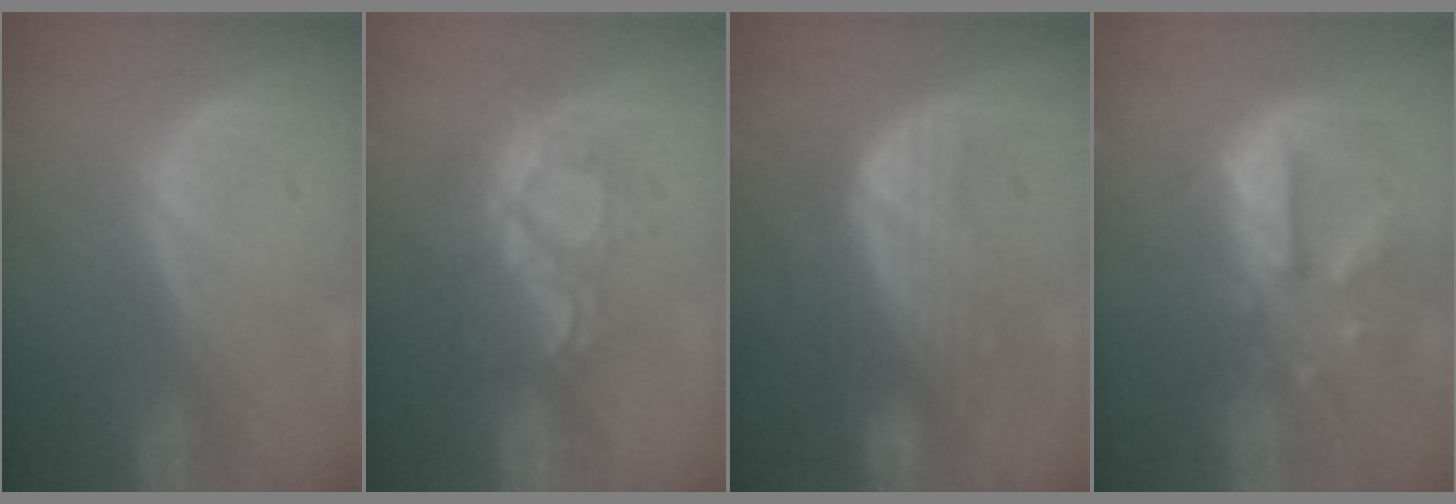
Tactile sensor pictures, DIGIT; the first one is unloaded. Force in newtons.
{"total": 9.3, "press": 7.9, "slide": 4.9}
{"total": 7.5, "press": 7.5, "slide": 0.3}
{"total": 10.3, "press": 9.3, "slide": 4.5}